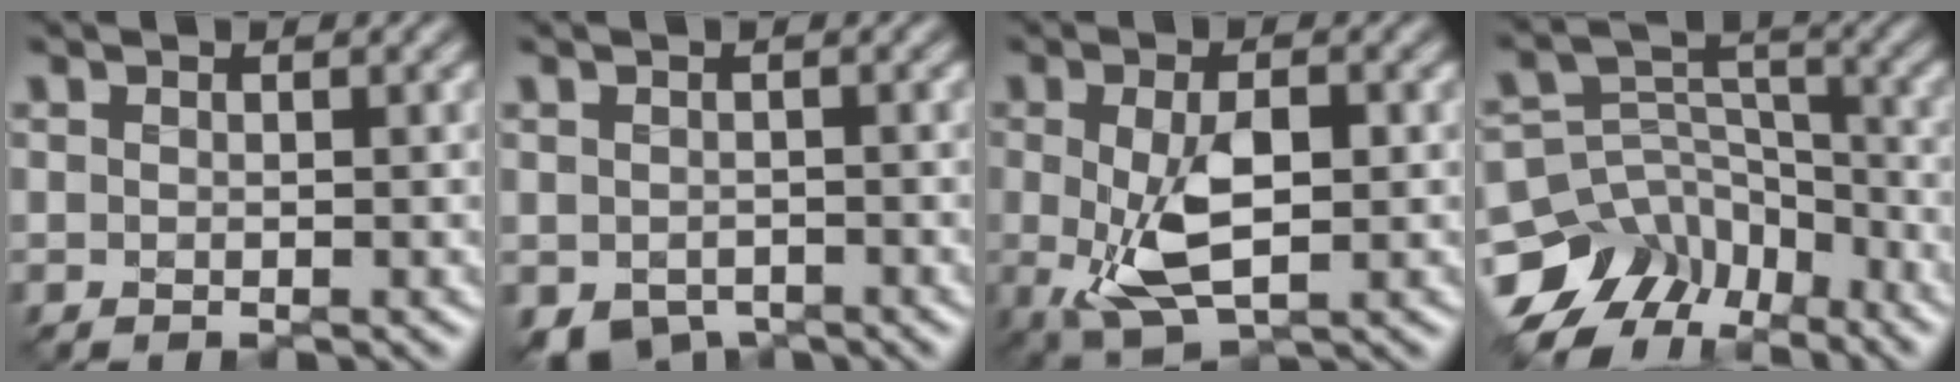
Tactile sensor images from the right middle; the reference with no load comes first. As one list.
[{"total": 2.9, "force": [-1.8, 1.8, 1.4], "torque": [-0.025, -0.009, -0.035]}, {"total": 6.3, "force": [-1.0, 3.1, 5.4], "torque": [-0.117, -0.008, -0.015]}, {"total": 12.2, "force": [-9.2, 7.1, 3.4], "torque": [-0.065, 0.022, -0.162]}]